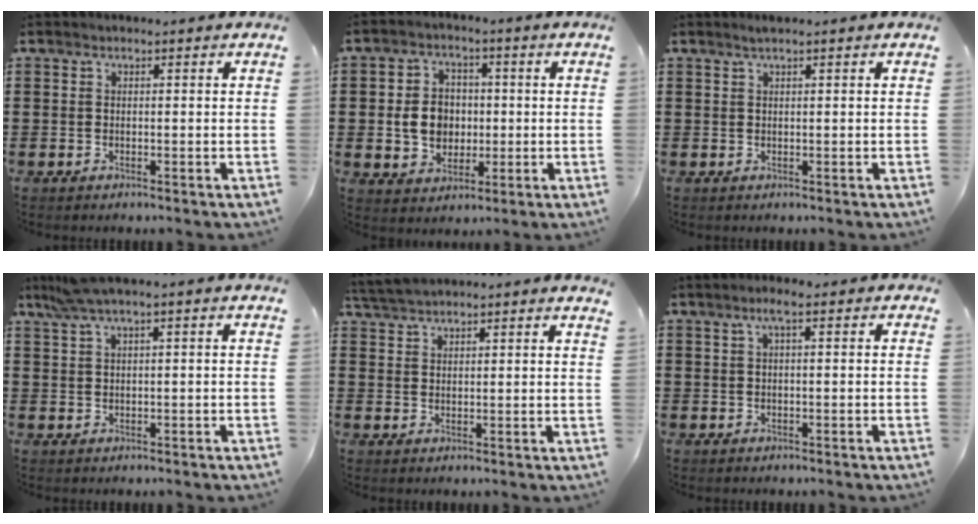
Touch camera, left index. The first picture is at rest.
{"total": 6.8, "force": [-0.3, 5.7, 3.7], "torque": [-0.084, 0.011, -0.008]}
{"total": 1.0, "force": [0.6, 0.0, 0.7], "torque": [-0.013, 0.001, 0.011]}
{"total": 3.5, "force": [2.4, -0.1, 2.6], "torque": [-0.056, 0.002, 0.042]}
{"total": 4.4, "force": [4.2, -0.4, 1.1], "torque": [-0.037, -0.008, 0.079]}
{"total": 3.0, "force": [1.7, 0.4, 2.4], "torque": [-0.052, 0.005, 0.028]}